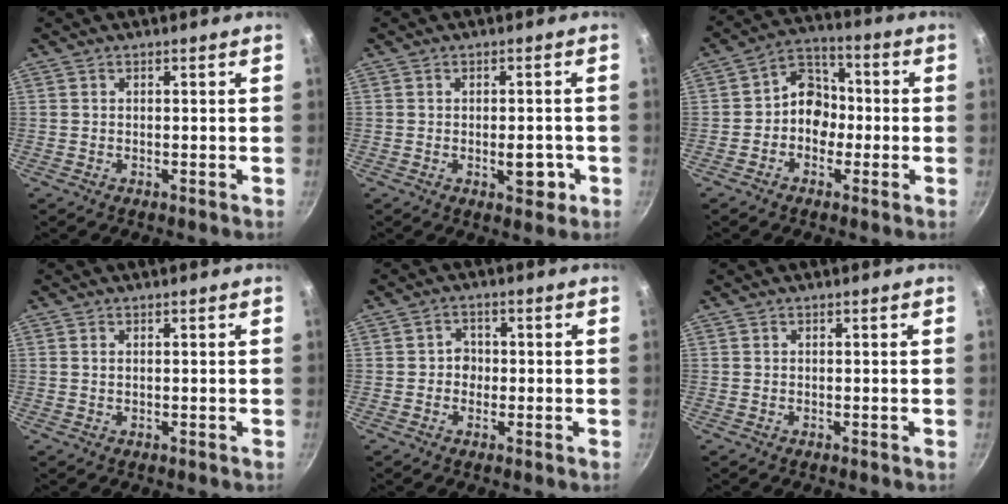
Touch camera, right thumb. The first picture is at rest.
{"total": 4.8, "force": [-1.4, 2.6, 3.8], "torque": [-0.028, 0.006, -0.016]}
{"total": 8.7, "force": [-1.2, 7.1, 4.7], "torque": [-0.024, 0.033, -0.036]}
{"total": 0.7, "force": [0.2, 0.3, 0.5], "torque": [-0.010, 0.001, 0.003]}
{"total": 3.1, "force": [-0.4, 2.8, 1.3], "torque": [0.001, 0.006, -0.010]}
{"total": 0.0}